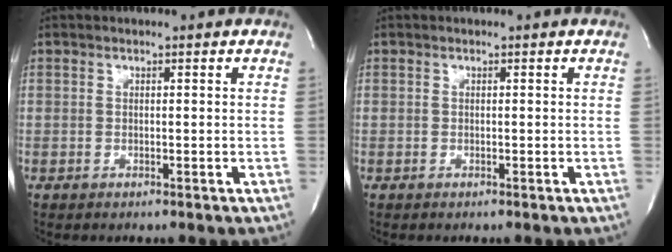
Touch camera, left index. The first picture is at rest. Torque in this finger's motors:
{"motor_torque": [-0.07, 0.07, 0.00, 0.00]}